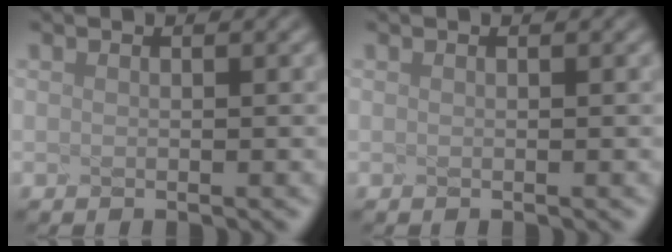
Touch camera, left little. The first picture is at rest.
{"total": 0.0}